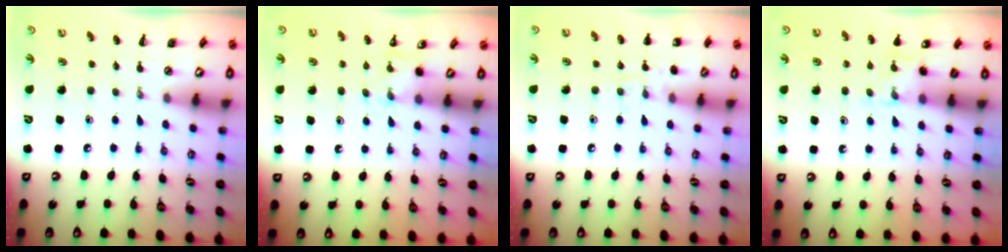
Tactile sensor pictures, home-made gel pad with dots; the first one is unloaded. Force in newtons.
{"total": 5.2, "press": 5.0, "slide": 1.5}
{"total": 6.9, "press": 6.6, "slide": 2.0}
{"total": 6.1, "press": 5.9, "slide": 1.6}